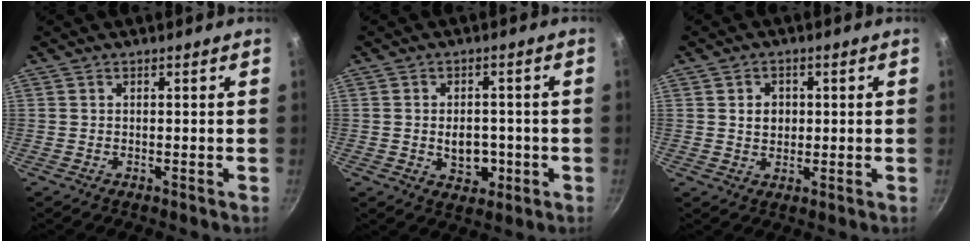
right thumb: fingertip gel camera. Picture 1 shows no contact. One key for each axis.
{"total": 6.4, "fx": -1.2, "fy": 4.7, "fz": 4.3, "tx": -0.037, "ty": 0.006, "tz": -0.010}
{"total": 4.1, "fx": 0.7, "fy": 3.3, "fz": 2.3, "tx": -0.020, "ty": 0.001, "tz": 0.012}